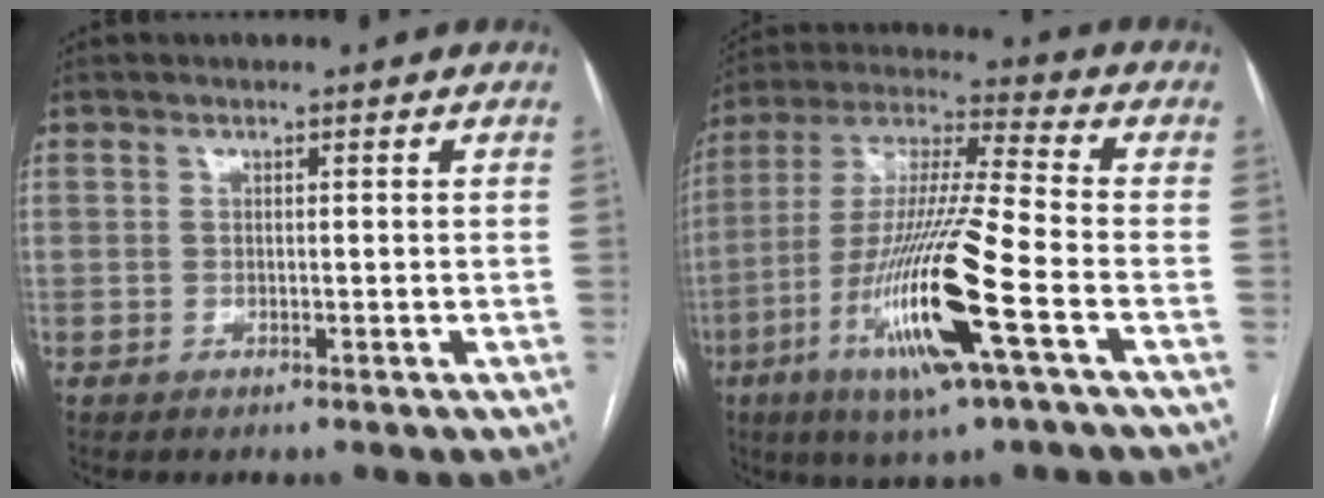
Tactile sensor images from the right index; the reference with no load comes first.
{"total": 18.7, "force": [-7.0, 0.5, 17.3], "torque": [-0.361, -0.024, -0.132]}